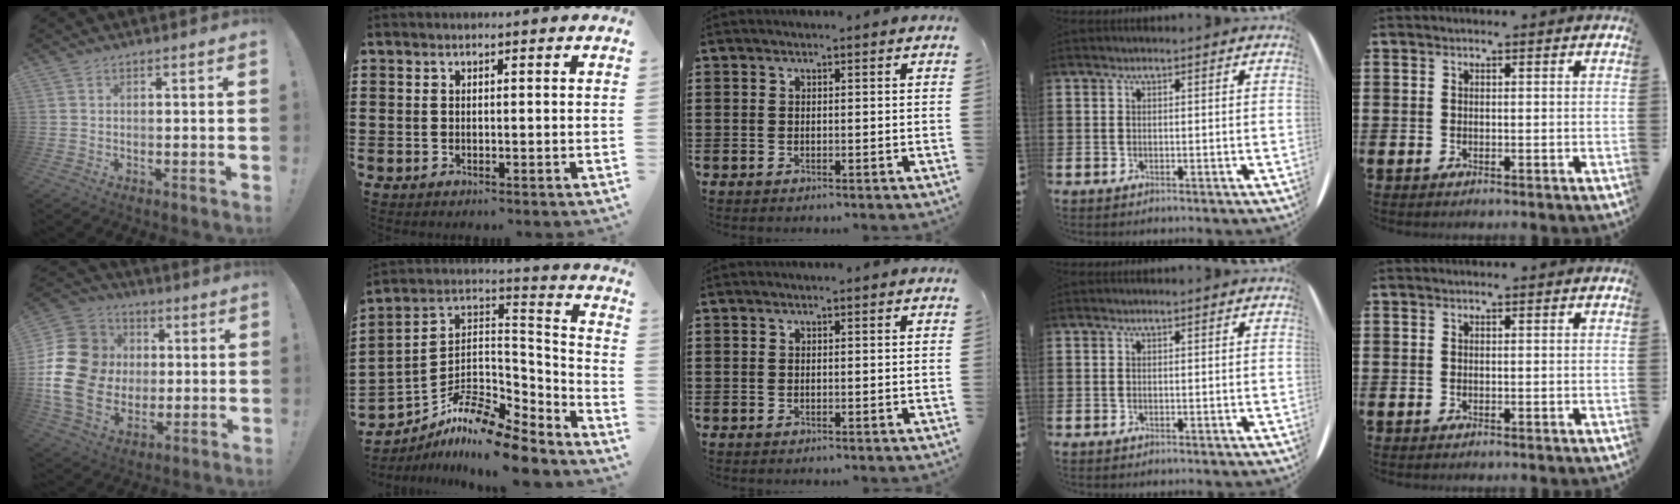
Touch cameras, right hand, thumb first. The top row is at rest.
{"thumb": {"total": 20.9, "force": [0.3, 17.6, 11.2], "torque": [-0.205, 0.017, 0.037]}, "index": {"total": 10.8, "force": [-9.3, 2.8, 4.7], "torque": [-0.096, 0.013, -0.184]}}